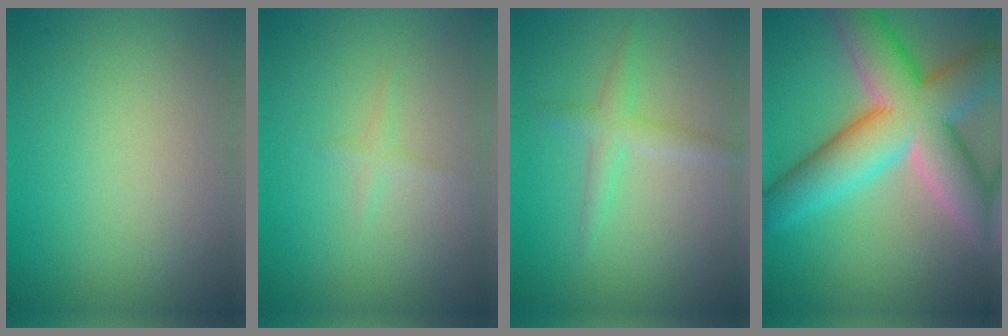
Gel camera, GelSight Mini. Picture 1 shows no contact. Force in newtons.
{"total": 0.8, "press": 0.8, "slide": 0.1}
{"total": 2.2, "press": 2.2, "slide": 0.1}
{"total": 12.6, "press": 12.5, "slide": 0.7}